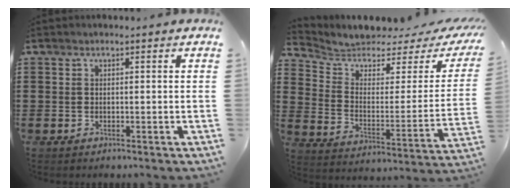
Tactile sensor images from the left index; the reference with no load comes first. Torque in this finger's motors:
{"motor_torque": [1.33, -0.81, 0.42, 0.05]}